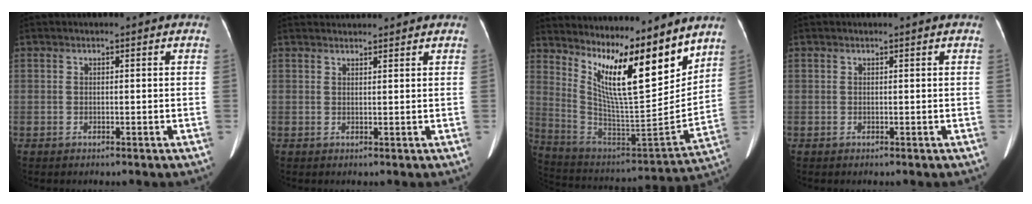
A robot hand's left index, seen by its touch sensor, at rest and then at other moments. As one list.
[{"total": 4.0, "force": [3.9, 0.3, 0.6], "torque": [-0.009, 0.032, 0.056]}, {"total": 18.6, "force": [12.2, 3.4, 13.6], "torque": [-0.235, -0.010, 0.219]}, {"total": 0.0}]